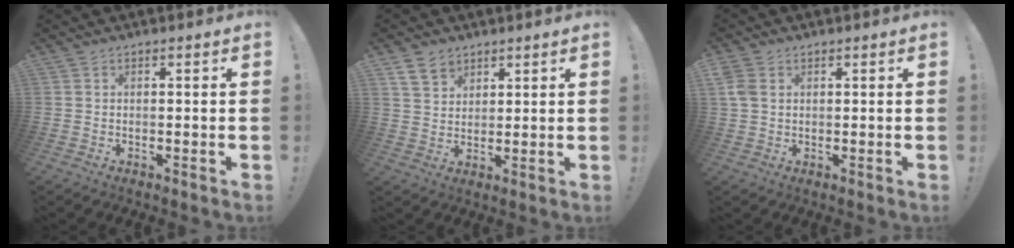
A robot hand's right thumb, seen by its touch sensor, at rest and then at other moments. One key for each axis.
{"total": 6.3, "fx": 4.4, "fy": 4.0, "fz": 1.9, "tx": -0.035, "ty": -0.019, "tz": 0.086}
{"total": 4.4, "fx": 1.6, "fy": 3.0, "fz": 2.7, "tx": -0.057, "ty": 0.002, "tz": 0.032}